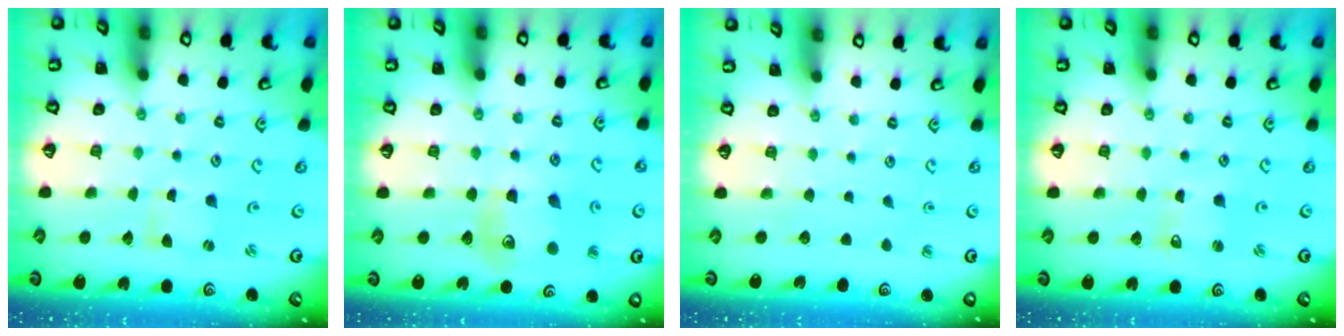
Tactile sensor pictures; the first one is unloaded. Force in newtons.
{"total": 10.8, "press": 10.8, "slide": 0.5}
{"total": 0.0}
{"total": 1.9, "press": 1.9, "slide": 0.3}